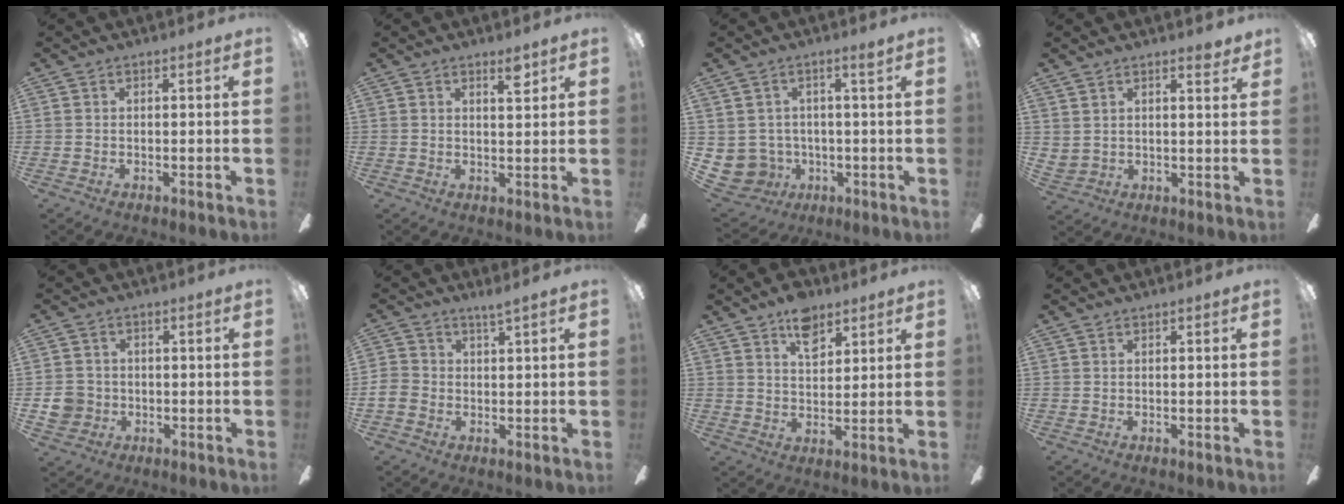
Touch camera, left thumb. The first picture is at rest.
{"total": 3.4, "force": [2.5, 0.7, 2.3], "torque": [-0.028, -0.008, 0.036]}
{"total": 6.5, "force": [1.0, 6.2, 1.8], "torque": [-0.056, -0.009, 0.023]}
{"total": 4.1, "force": [3.6, 1.6, 0.8], "torque": [-0.009, -0.018, 0.066]}
{"total": 5.7, "force": [-1.1, 5.4, 1.5], "torque": [-0.027, 0.009, -0.018]}
{"total": 2.2, "force": [0.2, 1.7, 1.3], "torque": [-0.024, 0.005, 0.005]}
{"total": 8.4, "force": [5.3, 4.8, 4.5], "torque": [-0.061, -0.016, 0.093]}
{"total": 0.0}